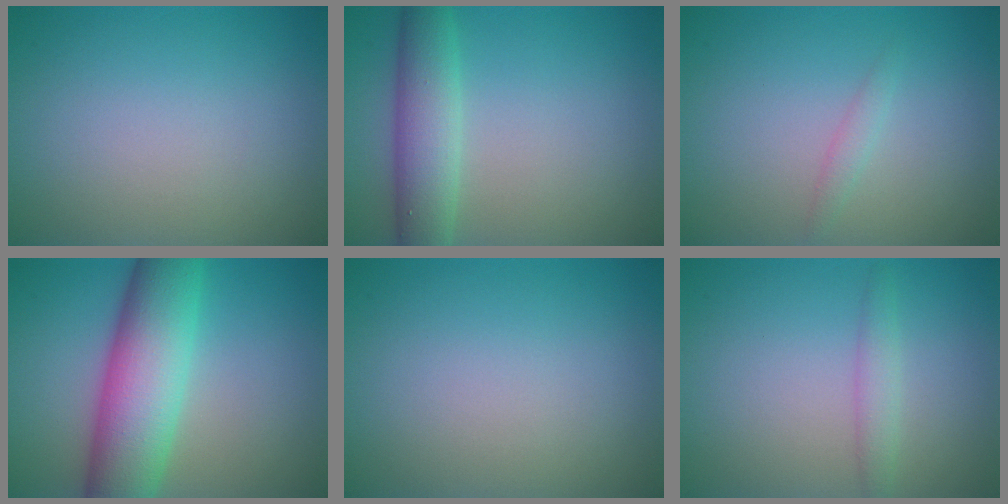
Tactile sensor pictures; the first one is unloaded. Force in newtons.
{"total": 4.8, "press": 4.8, "slide": 0.2}
{"total": 0.9, "press": 0.9, "slide": 0.1}
{"total": 9.8, "press": 9.8, "slide": 0.2}
{"total": 0.0}
{"total": 1.5, "press": 1.5, "slide": 0.2}